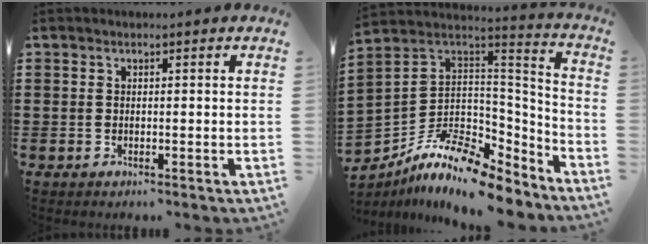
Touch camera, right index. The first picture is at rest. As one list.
[{"total": 11.1, "force": [-7.9, 4.3, 6.5], "torque": [-0.137, 0.010, -0.151]}]